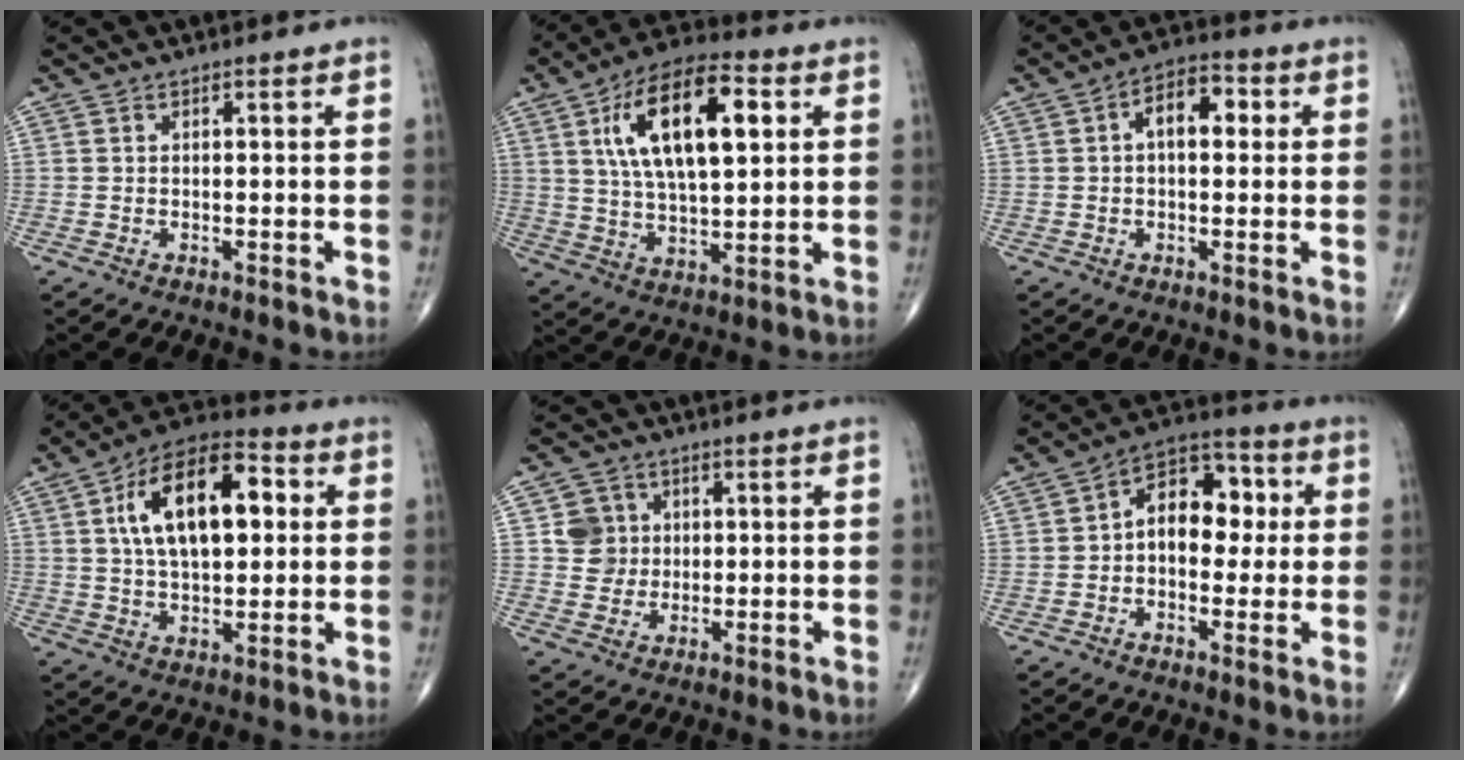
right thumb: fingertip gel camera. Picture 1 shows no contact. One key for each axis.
{"total": 18.0, "fx": 5.3, "fy": 7.8, "fz": 15.3, "tx": -0.249, "ty": 0.001, "tz": 0.087}
{"total": 7.3, "fx": 1.2, "fy": 4.1, "fz": 5.9, "tx": -0.073, "ty": 0.022, "tz": 0.010}
{"total": 18.0, "fx": 3.9, "fy": 9.2, "fz": 15.0, "tx": -0.226, "ty": 0.017, "tz": 0.058}
{"total": 5.2, "fx": 1.0, "fy": 5.0, "fz": 0.8, "tx": 0.017, "ty": 0.003, "tz": 0.014}
{"total": 11.5, "fx": 0.8, "fy": 7.6, "fz": 8.6, "tx": -0.089, "ty": 0.033, "tz": 0.000}